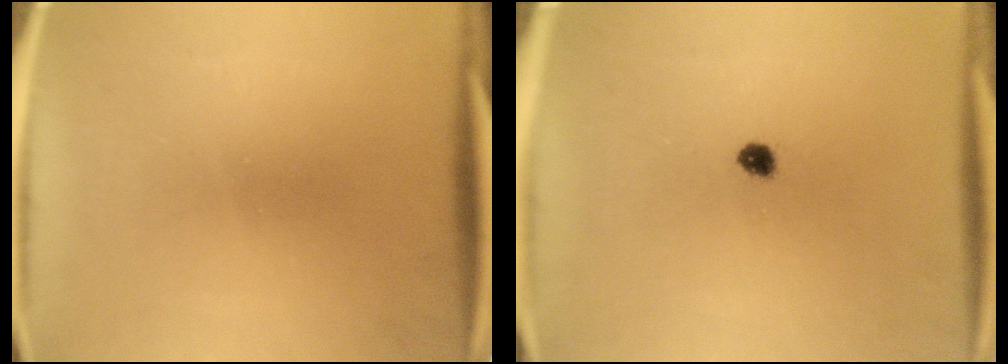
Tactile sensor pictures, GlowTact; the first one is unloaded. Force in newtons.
{"total": 1.9}